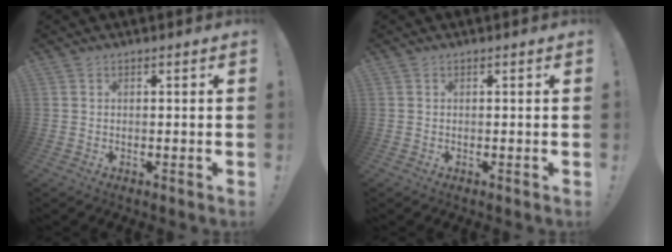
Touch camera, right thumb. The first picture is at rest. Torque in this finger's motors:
{"motor_torque": [0.01, -0.04, 0.15, -0.08, 0.05]}